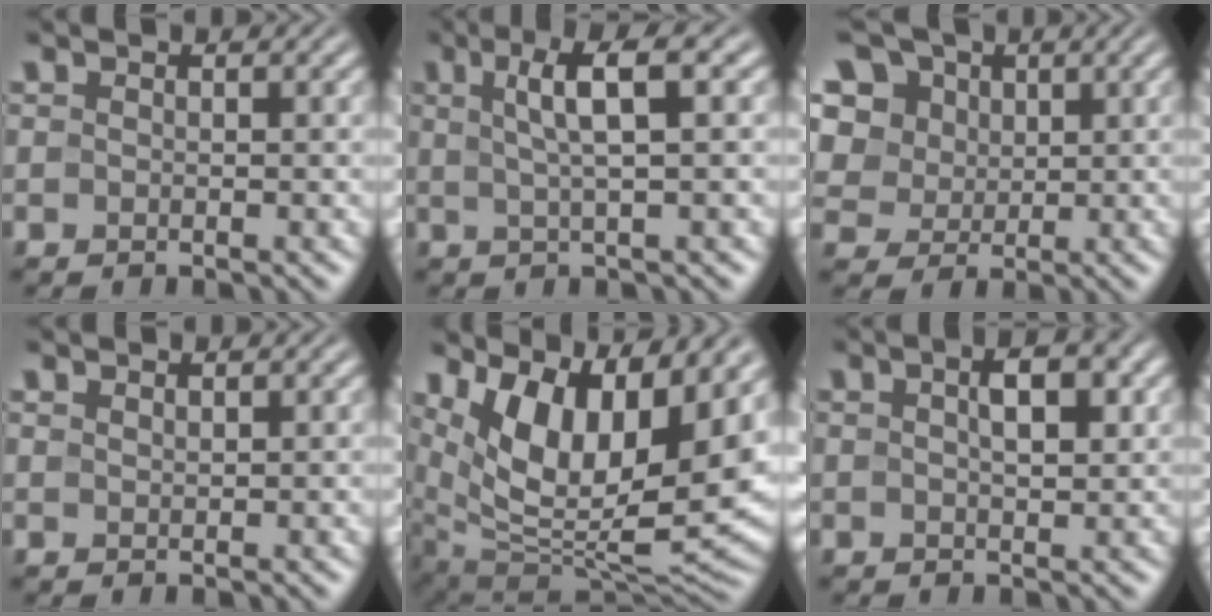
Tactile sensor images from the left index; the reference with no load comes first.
{"total": 4.9, "force": [1.4, 1.0, 4.5], "torque": [-0.077, 0.009, 0.022]}
{"total": 11.6, "force": [5.4, 8.7, 5.5], "torque": [-0.138, 0.034, 0.085]}
{"total": 0.6, "force": [0.6, 0.1, 0.1], "torque": [-0.004, -0.001, 0.013]}
{"total": 14.2, "force": [5.7, 6.7, 11.2], "torque": [-0.183, 0.001, 0.102]}
{"total": 3.5, "force": [1.0, 1.4, 3.0], "torque": [-0.052, 0.008, 0.016]}